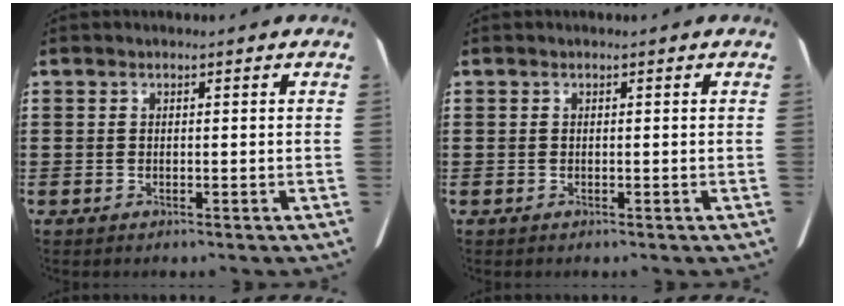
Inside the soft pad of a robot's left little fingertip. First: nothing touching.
{"total": 0.0}